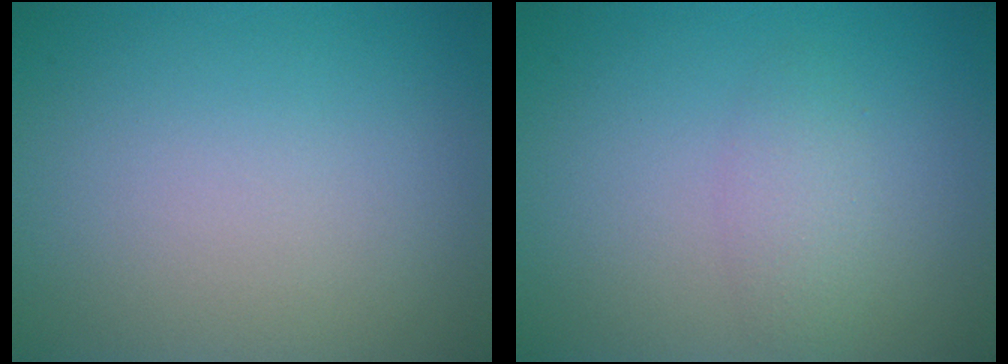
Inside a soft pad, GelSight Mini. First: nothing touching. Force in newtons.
{"total": 1.8, "press": 1.8, "slide": 0.0}